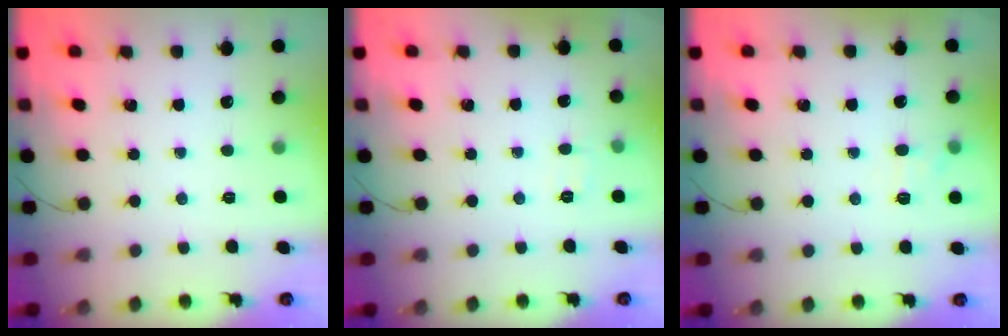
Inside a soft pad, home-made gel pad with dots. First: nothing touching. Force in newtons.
{"total": 2.6, "press": 2.3, "slide": 1.2}
{"total": 7.5, "press": 7.4, "slide": 1.6}